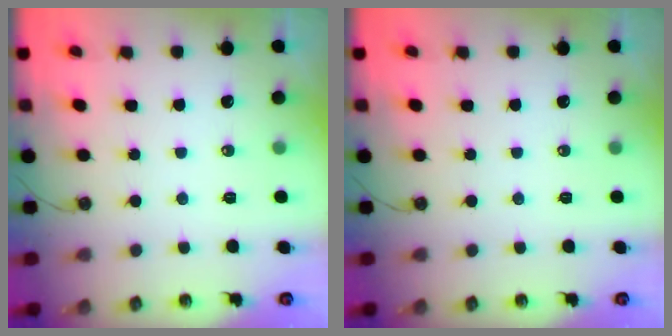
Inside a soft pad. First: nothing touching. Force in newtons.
{"total": 0.0}